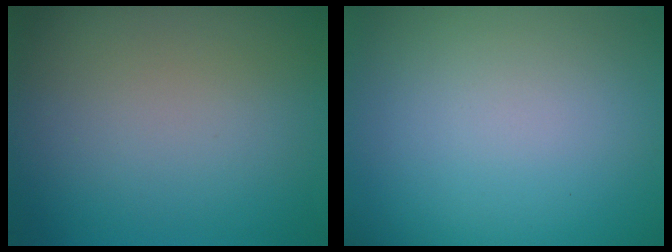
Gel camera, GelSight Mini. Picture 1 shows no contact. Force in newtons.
{"total": 0.0}